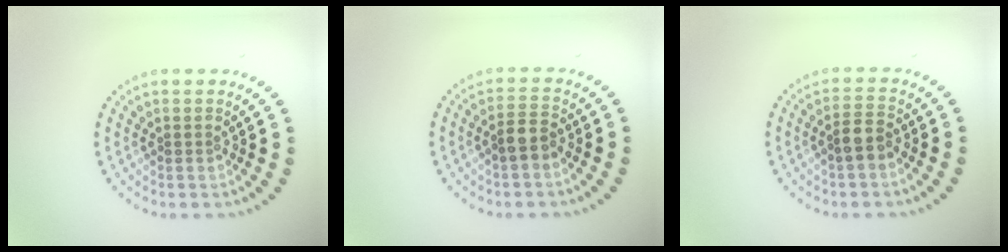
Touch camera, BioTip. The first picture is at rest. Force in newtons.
{"total": 1.9, "press": 1.8, "slide": 0.7}
{"total": 2.0, "press": 1.9, "slide": 0.7}